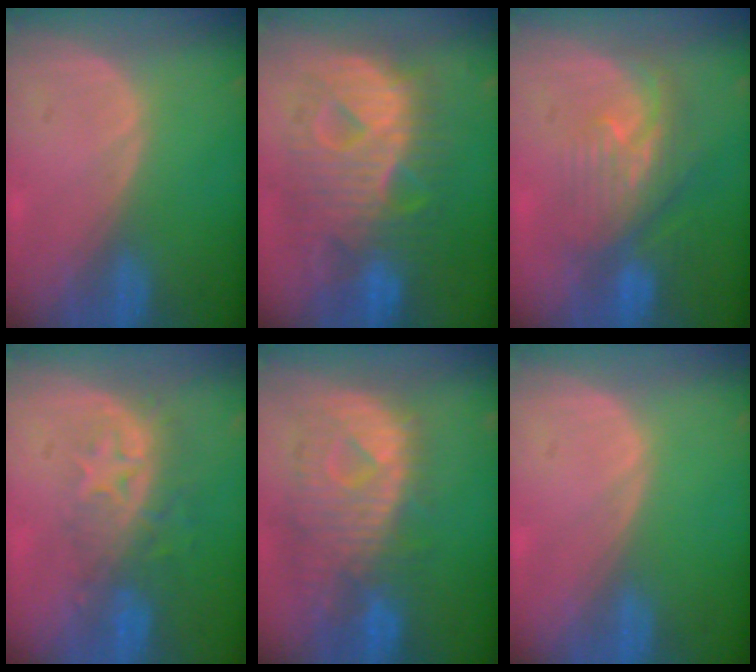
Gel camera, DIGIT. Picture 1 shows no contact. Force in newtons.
{"total": 12.4, "press": 12.4, "slide": 1.4}
{"total": 7.9, "press": 7.4, "slide": 2.9}
{"total": 8.5, "press": 7.3, "slide": 4.4}
{"total": 10.9, "press": 9.7, "slide": 5.1}
{"total": 0.0}